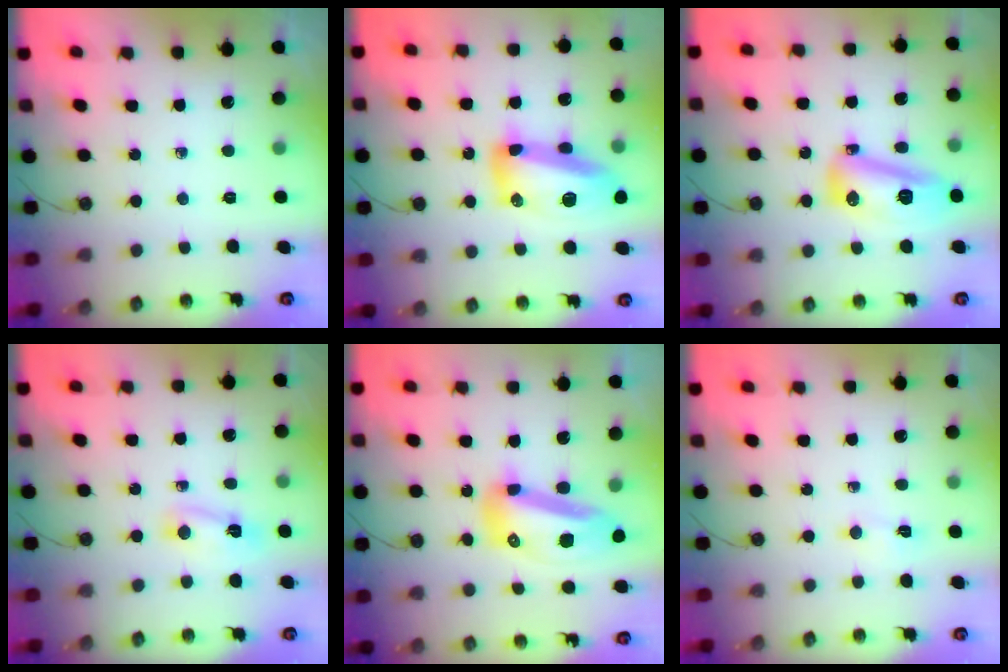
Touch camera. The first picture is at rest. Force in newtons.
{"total": 17.0, "press": 16.7, "slide": 2.9}
{"total": 13.1, "press": 13.0, "slide": 1.1}
{"total": 3.4, "press": 3.4, "slide": 0.4}
{"total": 16.1, "press": 16.0, "slide": 1.7}
{"total": 2.5, "press": 2.5, "slide": 0.5}